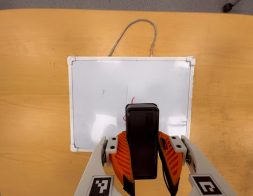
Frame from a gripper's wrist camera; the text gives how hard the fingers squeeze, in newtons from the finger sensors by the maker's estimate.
{"total": 9.2, "left": 8.0, "right": 10.3}